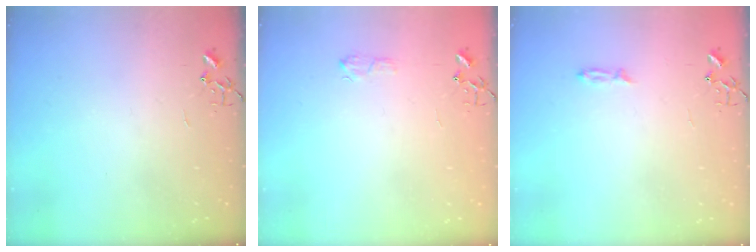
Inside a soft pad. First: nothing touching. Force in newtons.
{"total": 5.5, "press": 5.5, "slide": 0.8}
{"total": 3.4, "press": 3.3, "slide": 0.5}